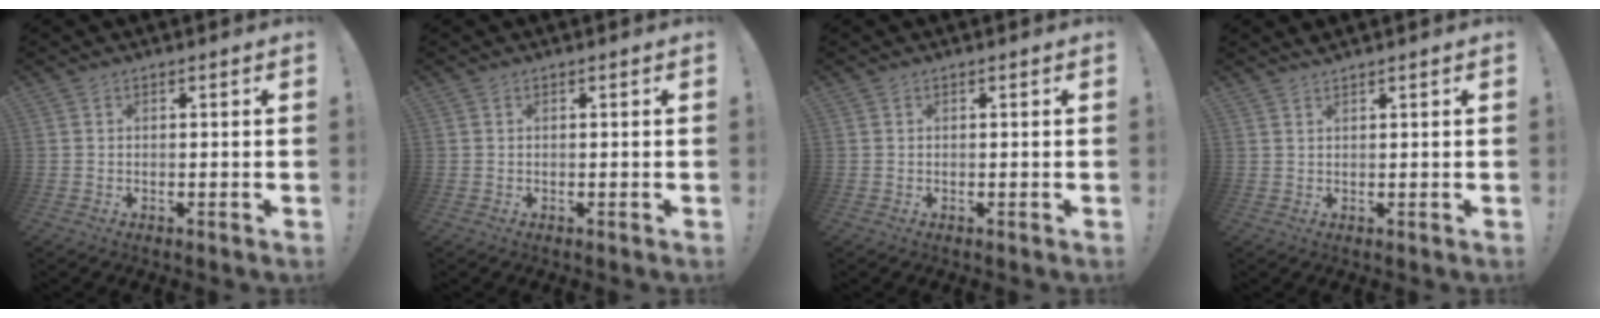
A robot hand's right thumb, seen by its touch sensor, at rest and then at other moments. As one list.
[{"total": 0.0}, {"total": 0.0}, {"total": 1.1, "force": [1.0, 0.0, 0.4], "torque": [-0.010, -0.002, 0.020]}]